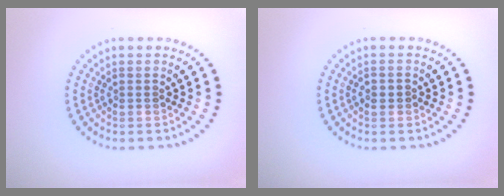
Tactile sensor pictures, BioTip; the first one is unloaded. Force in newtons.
{"total": 1.0, "press": 1.0, "slide": 0.3}